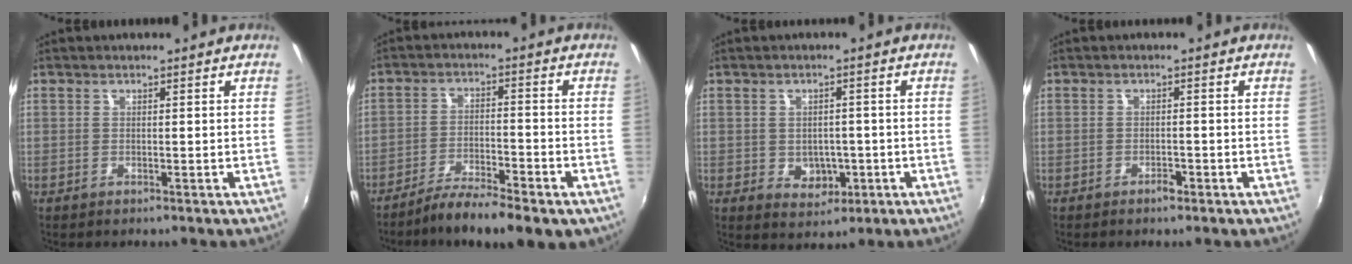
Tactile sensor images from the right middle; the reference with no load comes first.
{"total": 10.3, "force": [-7.7, 2.5, 6.4], "torque": [-0.125, -0.022, -0.126]}
{"total": 5.0, "force": [-1.2, 4.2, 2.4], "torque": [-0.047, -0.003, -0.007]}
{"total": 1.4, "force": [-1.2, 0.7, 0.5], "torque": [-0.009, -0.002, -0.019]}